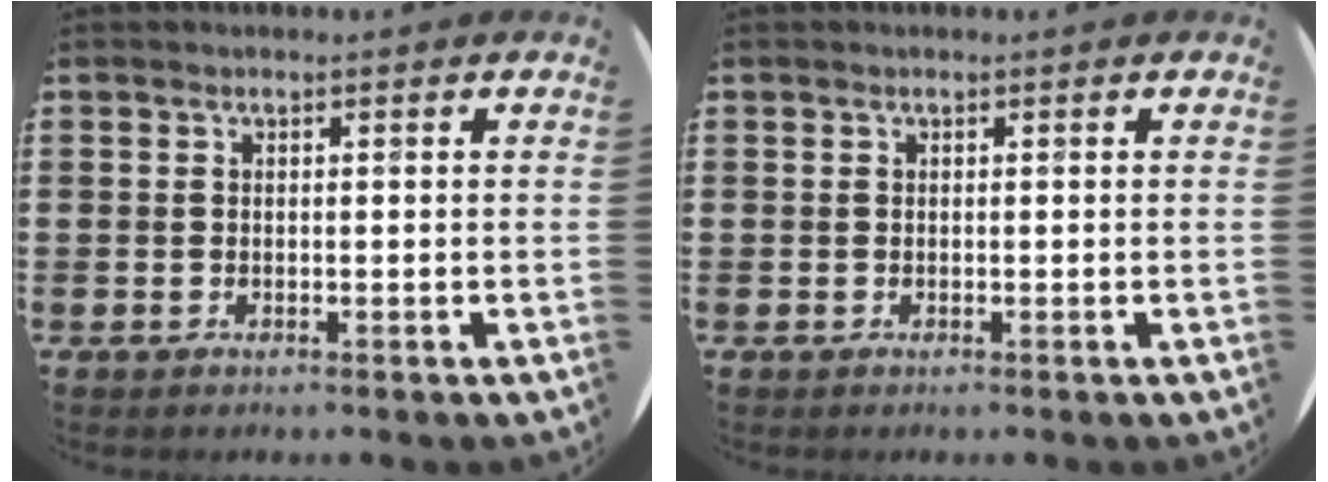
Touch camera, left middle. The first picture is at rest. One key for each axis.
{"total": 0.0}